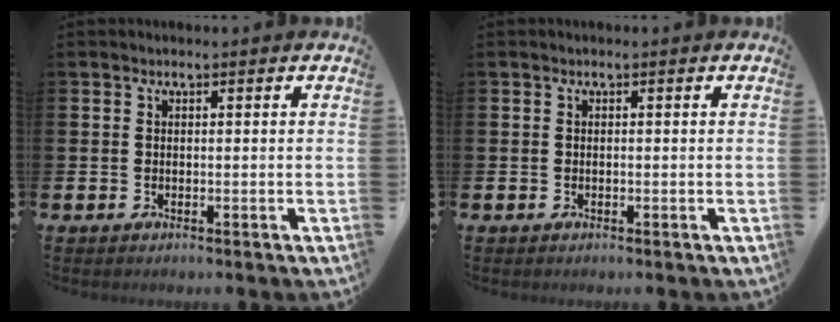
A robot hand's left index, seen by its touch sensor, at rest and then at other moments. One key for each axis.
{"total": 0.0}